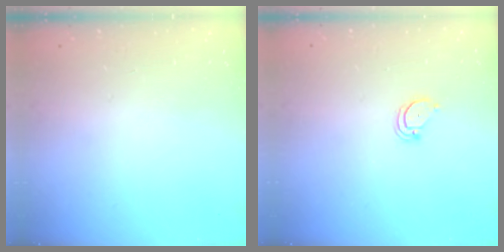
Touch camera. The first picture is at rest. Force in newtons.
{"total": 2.7, "press": 2.7, "slide": 0.2}